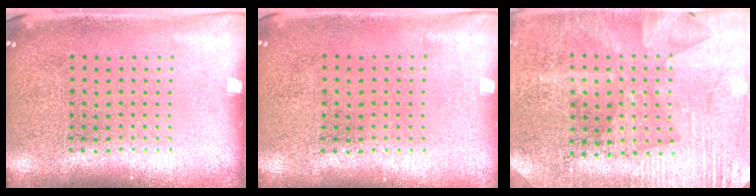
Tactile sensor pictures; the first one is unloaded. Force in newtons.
{"total": 0.0}
{"total": 2.9, "press": 2.8, "slide": 0.5}